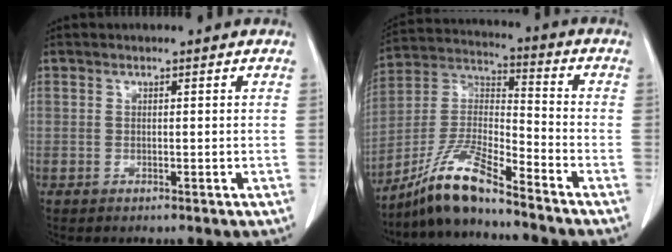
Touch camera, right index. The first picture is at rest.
{"total": 11.3, "force": [-9.2, 0.6, 6.5], "torque": [-0.140, -0.002, -0.178]}